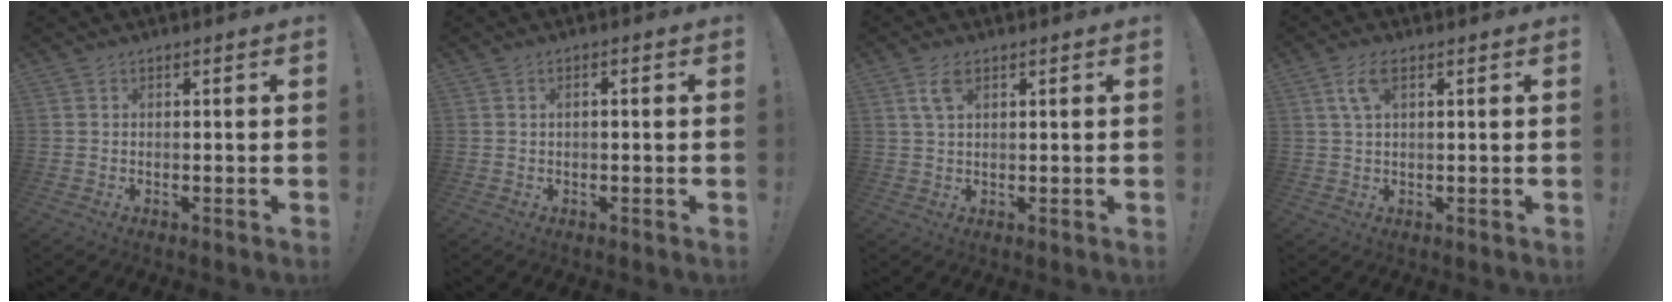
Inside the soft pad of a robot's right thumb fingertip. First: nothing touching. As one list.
[{"total": 1.2, "force": [-0.2, 0.2, 1.2], "torque": [-0.025, 0.003, -0.004]}, {"total": 4.5, "force": [2.2, 2.3, 3.2], "torque": [-0.054, -0.004, 0.039]}, {"total": 5.2, "force": [2.1, 2.3, 4.1], "torque": [-0.079, 0.004, 0.037]}]